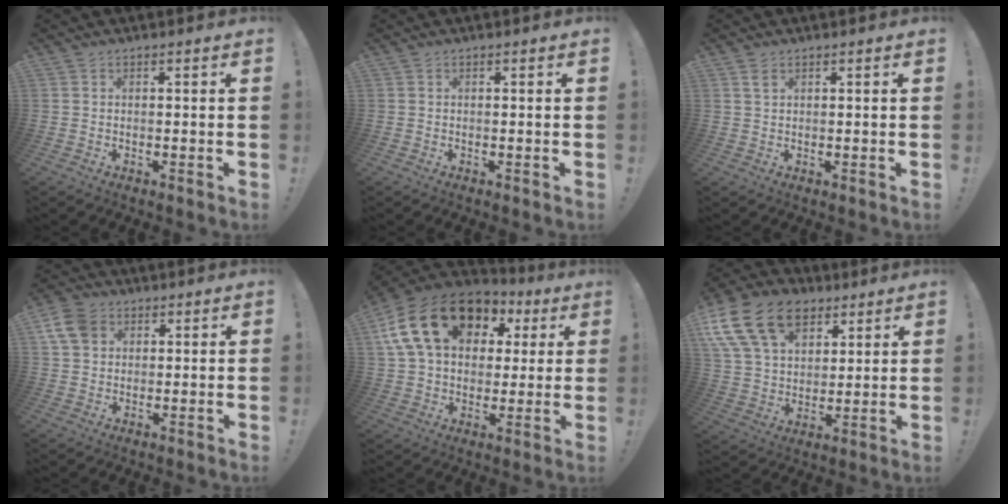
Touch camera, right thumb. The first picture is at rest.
{"total": 0.0}
{"total": 1.7, "force": [1.0, 0.7, 1.2], "torque": [-0.012, -0.006, 0.016]}
{"total": 8.5, "force": [3.3, 6.5, 4.4], "torque": [-0.083, -0.002, 0.067]}
{"total": 22.5, "force": [8.7, 15.2, 14.0], "torque": [-0.248, -0.019, 0.168]}
{"total": 20.5, "force": [9.8, 13.8, 11.6], "torque": [-0.217, -0.044, 0.178]}